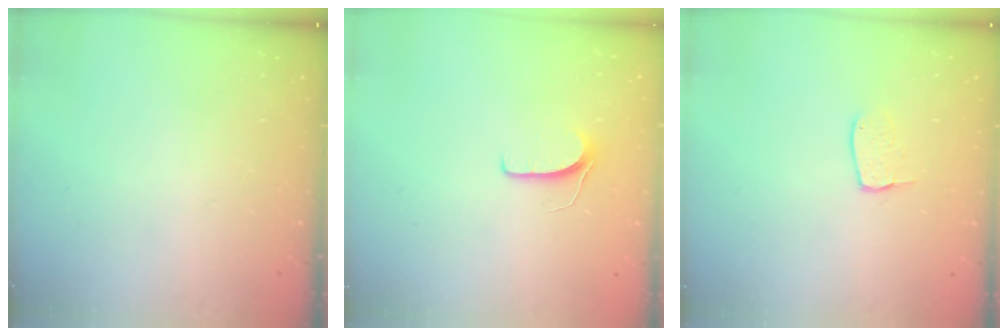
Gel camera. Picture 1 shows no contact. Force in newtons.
{"total": 5.9, "press": 5.9, "slide": 0.4}
{"total": 5.2, "press": 5.2, "slide": 0.3}